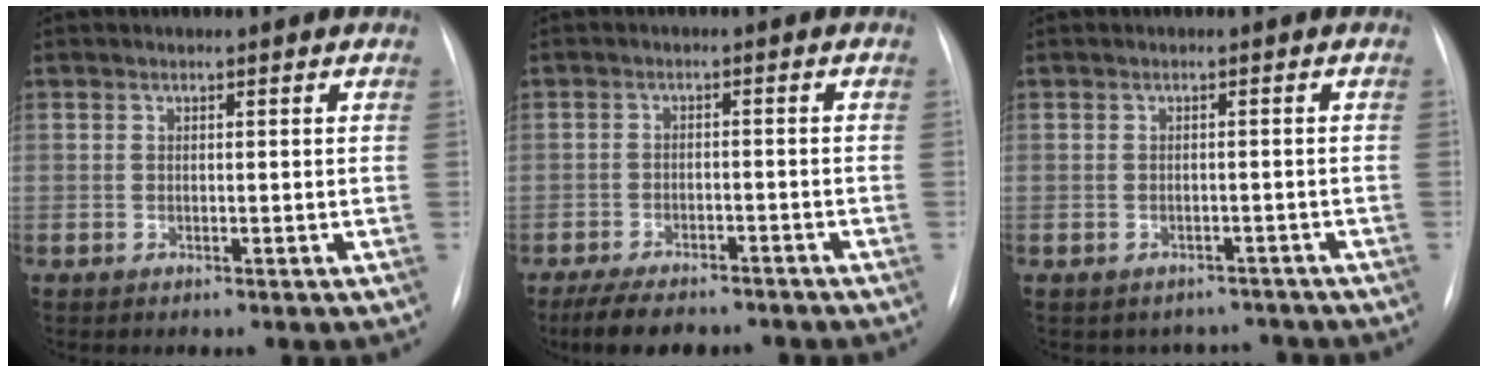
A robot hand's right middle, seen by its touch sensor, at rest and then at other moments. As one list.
[{"total": 9.0, "force": [-7.5, 2.7, 4.1], "torque": [-0.064, -0.010, -0.112]}, {"total": 4.1, "force": [-3.6, 1.9, -0.5], "torque": [0.015, 0.020, -0.041]}]